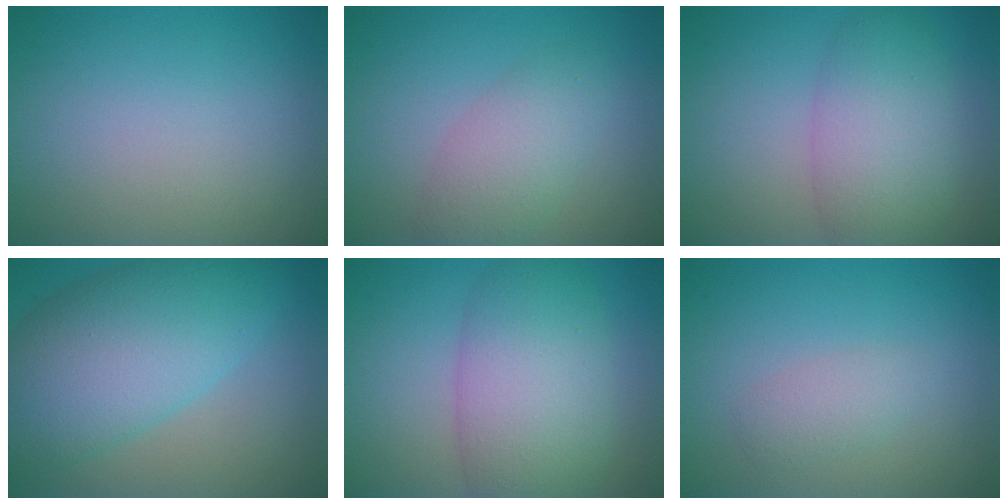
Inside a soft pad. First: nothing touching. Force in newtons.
{"total": 2.7, "press": 2.7, "slide": 0.2}
{"total": 5.7, "press": 5.7, "slide": 0.3}
{"total": 10.3, "press": 10.3, "slide": 0.2}
{"total": 7.5, "press": 7.4, "slide": 0.2}
{"total": 1.8, "press": 1.8, "slide": 0.0}